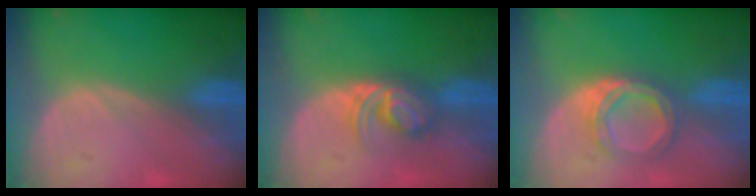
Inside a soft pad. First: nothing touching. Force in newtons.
{"total": 5.8, "press": 5.1, "slide": 2.7}
{"total": 5.3, "press": 4.9, "slide": 2.0}